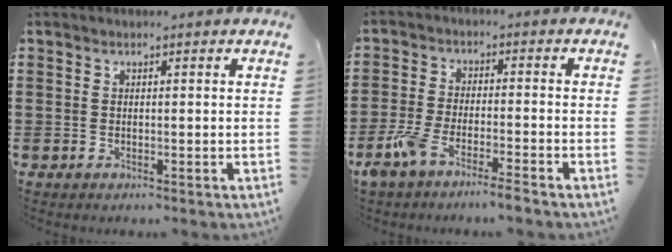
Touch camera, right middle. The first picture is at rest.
{"total": 5.6, "force": [-4.5, 0.5, 3.3], "torque": [-0.088, -0.013, -0.090]}